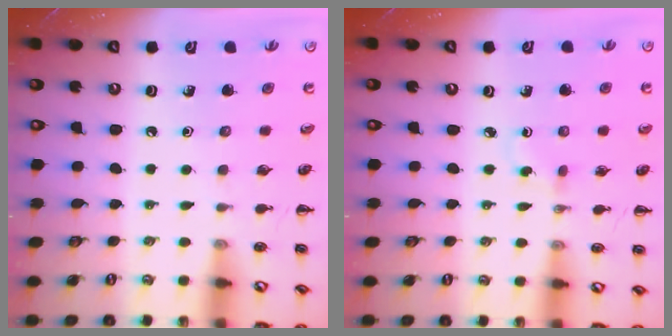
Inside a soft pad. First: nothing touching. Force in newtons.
{"total": 1.6, "press": 1.4, "slide": 0.8}